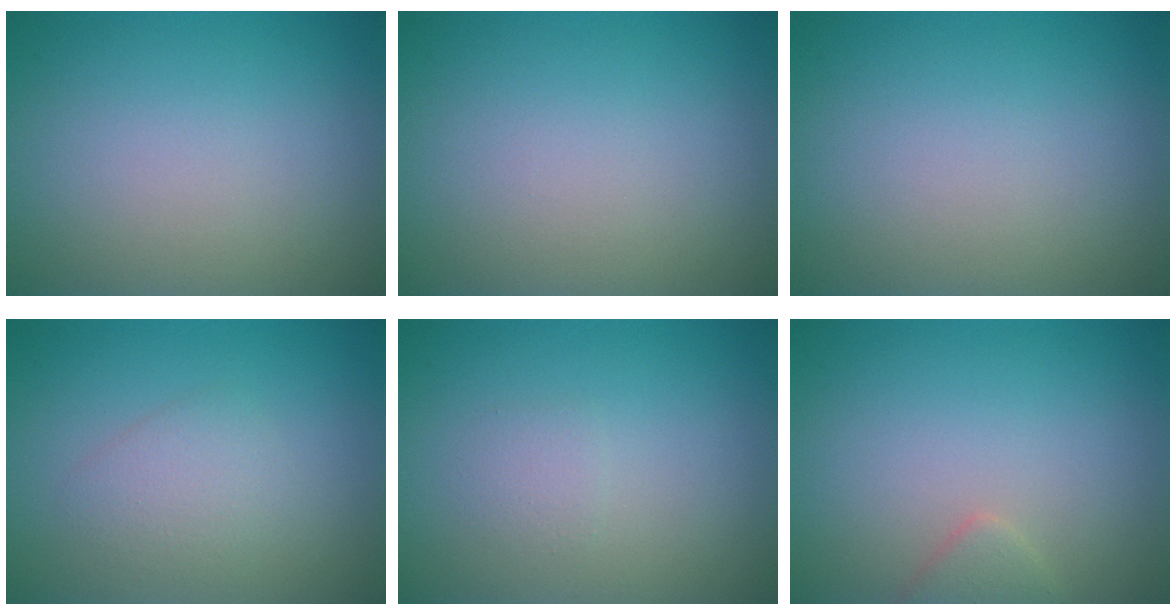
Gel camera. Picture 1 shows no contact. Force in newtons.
{"total": 0.0}
{"total": 0.0}
{"total": 2.0, "press": 2.0, "slide": 0.1}
{"total": 1.0, "press": 1.0, "slide": 0.1}
{"total": 1.3, "press": 1.3, "slide": 0.1}